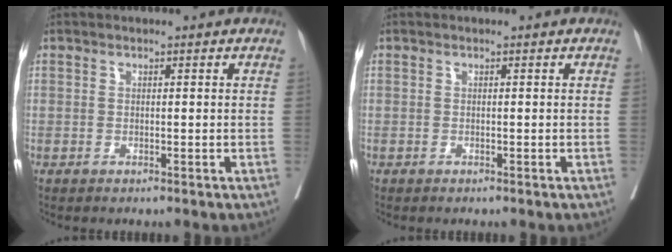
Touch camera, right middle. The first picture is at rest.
{"total": 0.0}